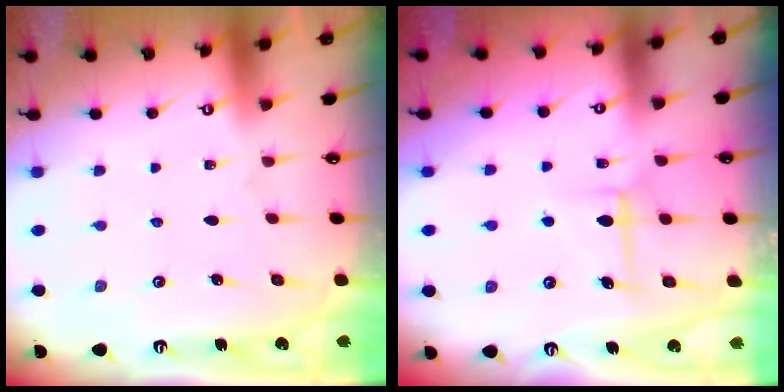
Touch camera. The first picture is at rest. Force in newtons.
{"total": 6.4, "press": 6.4, "slide": 0.1}